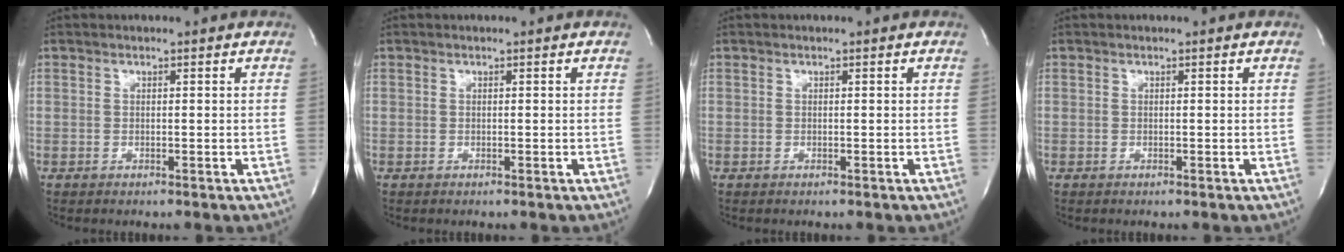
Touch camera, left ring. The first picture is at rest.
{"total": 0.0}
{"total": 0.0}
{"total": 0.0}